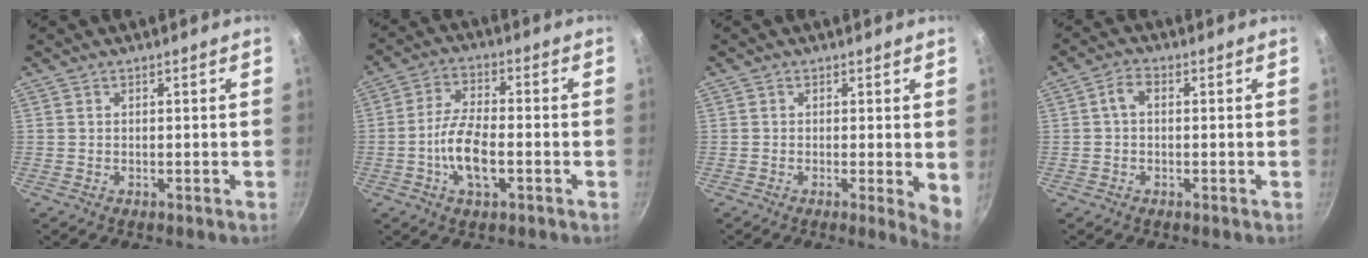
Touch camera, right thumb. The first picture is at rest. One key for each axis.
{"total": 9.0, "fx": -2.5, "fy": 3.7, "fz": 7.8, "tx": -0.150, "ty": 0.020, "tz": -0.054}
{"total": 4.6, "fx": -0.1, "fy": 1.1, "fz": 4.5, "tx": -0.054, "ty": -0.014, "tz": -0.004}
{"total": 2.9, "fx": 0.1, "fy": 1.9, "fz": 2.2, "tx": -0.043, "ty": 0.010, "tz": -0.004}